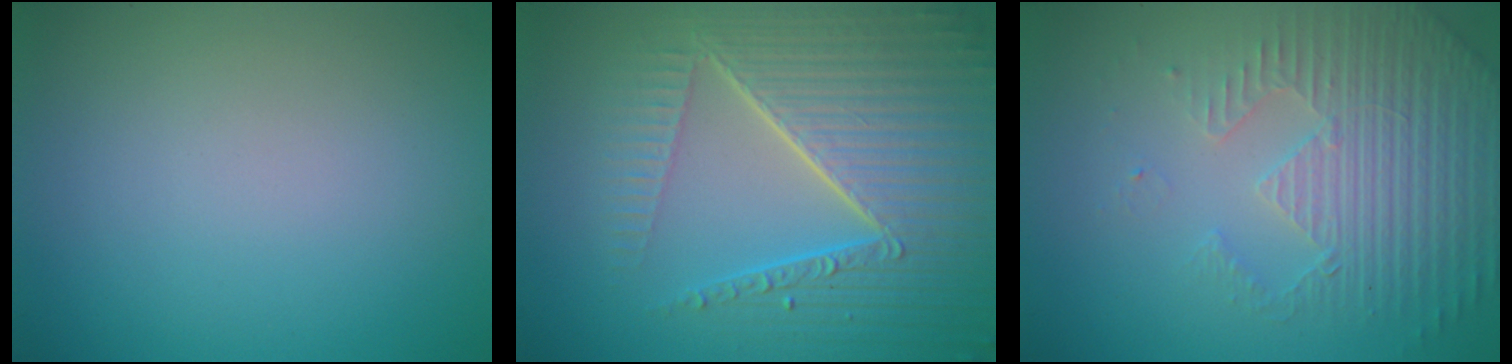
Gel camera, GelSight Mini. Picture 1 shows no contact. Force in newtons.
{"total": 8.9, "press": 6.1, "slide": 6.4}
{"total": 5.0, "press": 3.7, "slide": 3.4}